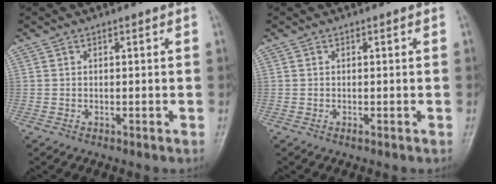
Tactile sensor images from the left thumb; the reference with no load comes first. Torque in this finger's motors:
{"motor_torque": [-0.02, 0.00, 0.04, -0.01, 0.00]}